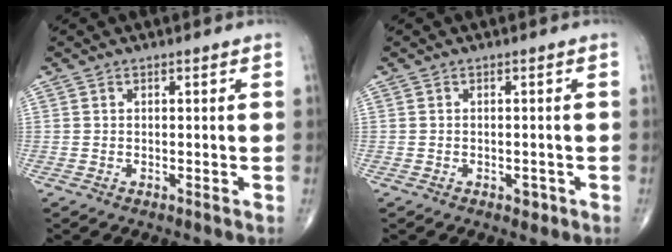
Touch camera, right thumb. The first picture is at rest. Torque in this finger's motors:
{"motor_torque": [1.67, 1.78, -0.06, -0.16, 0.00]}